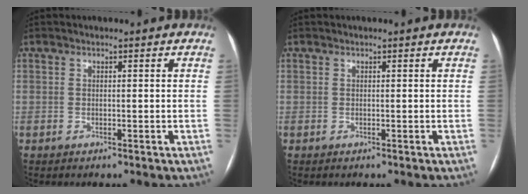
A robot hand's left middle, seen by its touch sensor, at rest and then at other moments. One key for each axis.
{"total": 0.0}